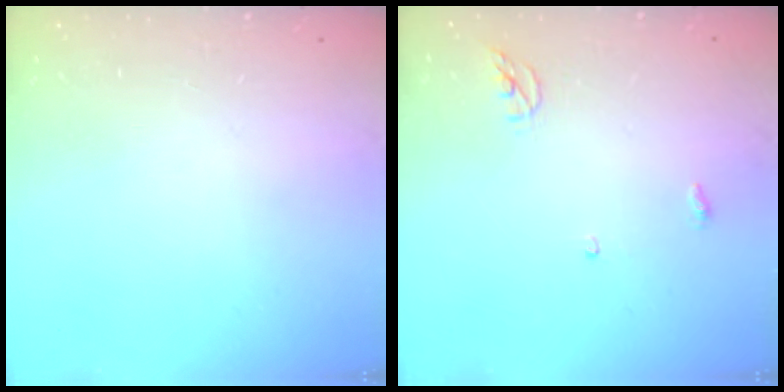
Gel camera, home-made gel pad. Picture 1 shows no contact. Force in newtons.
{"total": 3.5, "press": 3.5, "slide": 0.3}